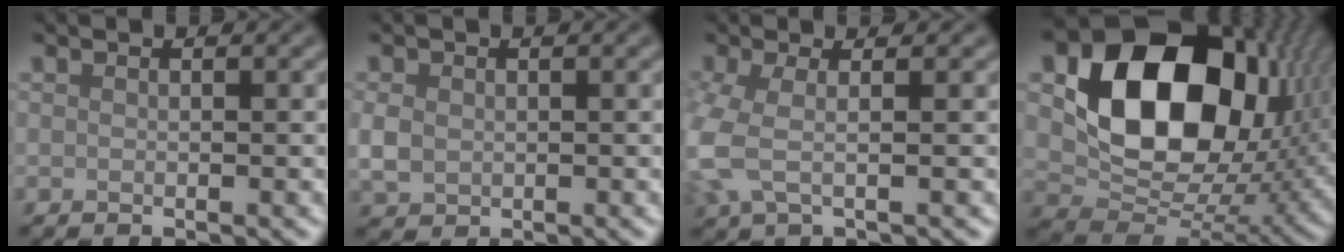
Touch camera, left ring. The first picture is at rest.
{"total": 2.1, "force": [0.1, 1.8, 1.1], "torque": [-0.026, -0.002, 0.002]}
{"total": 3.6, "force": [-0.3, 1.3, 3.3], "torque": [-0.088, -0.007, -0.013]}
{"total": 16.0, "force": [3.6, 11.4, 10.6], "torque": [-0.173, -0.001, 0.068]}